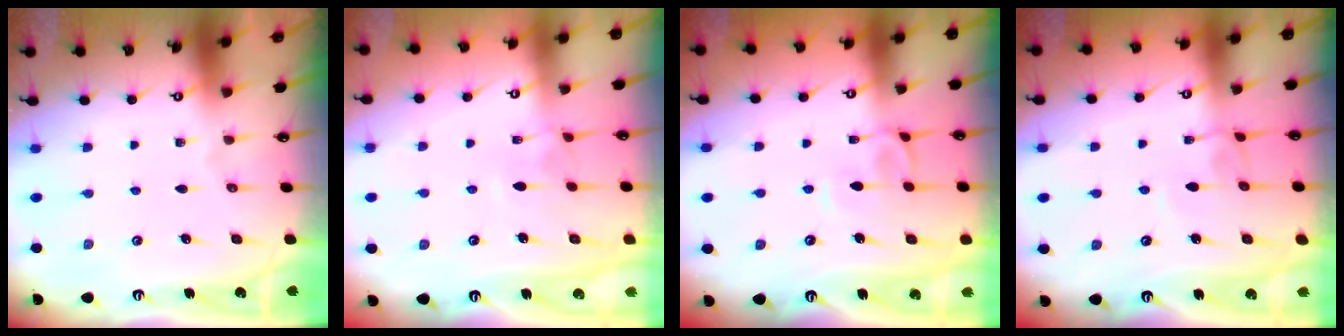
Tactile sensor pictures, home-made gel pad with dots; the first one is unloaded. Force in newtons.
{"total": 3.4, "press": 3.3, "slide": 0.4}
{"total": 2.5, "press": 2.4, "slide": 0.8}
{"total": 2.4, "press": 2.4, "slide": 0.3}